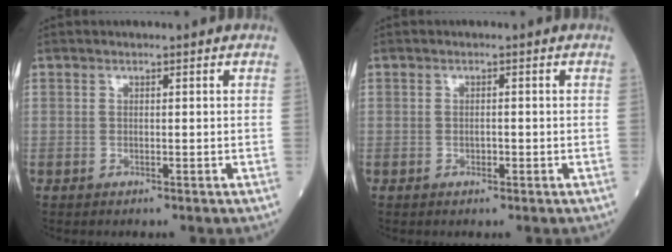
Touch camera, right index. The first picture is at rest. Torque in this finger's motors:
{"motor_torque": [-0.02, -0.02, -0.03, -0.01]}